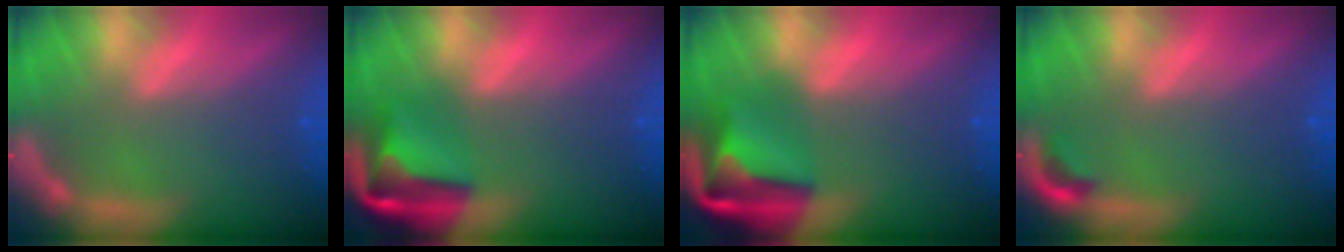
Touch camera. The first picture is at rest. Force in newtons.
{"total": 7.9}
{"total": 8.9}
{"total": 1.4}